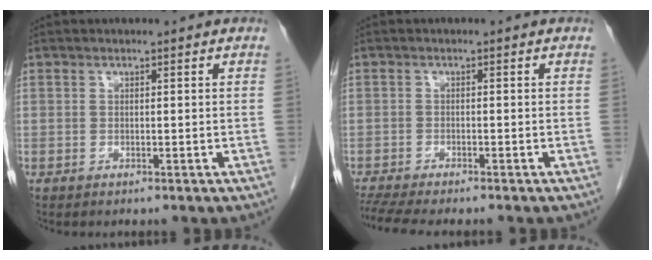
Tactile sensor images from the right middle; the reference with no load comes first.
{"total": 7.6, "force": [-6.6, 0.8, 3.7], "torque": [-0.059, -0.010, -0.105]}